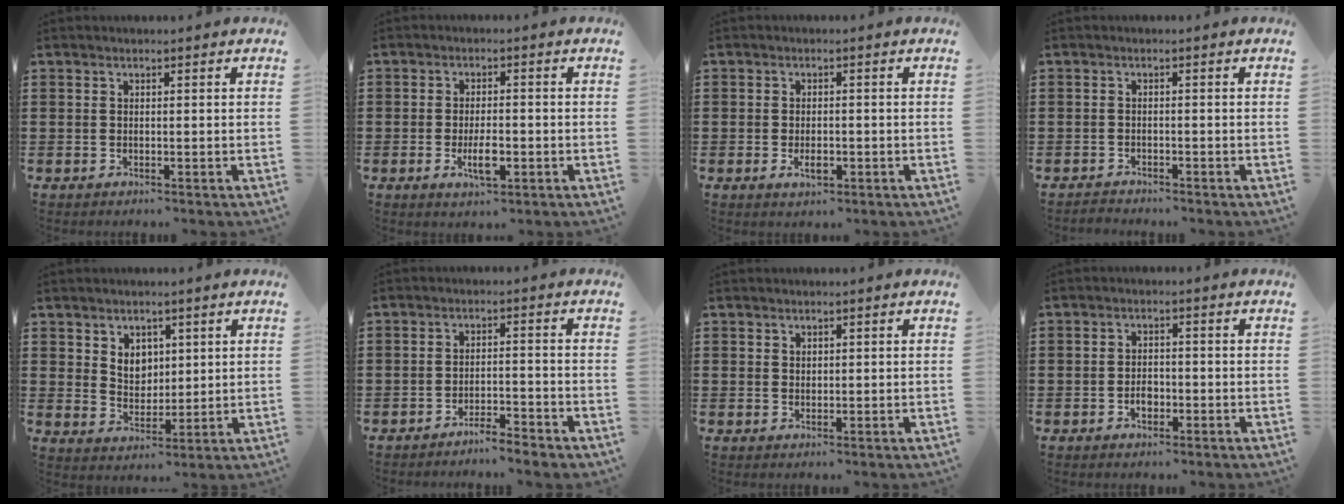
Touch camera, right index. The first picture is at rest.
{"total": 4.6, "force": [-1.5, 1.7, 4.0], "torque": [-0.082, 0.000, -0.029]}
{"total": 2.3, "force": [-0.8, 1.1, 1.8], "torque": [-0.036, 0.000, -0.014]}
{"total": 1.2, "force": [-1.2, 0.1, -0.1], "torque": [-0.003, 0.001, -0.025]}
{"total": 4.3, "force": [2.5, 3.3, 1.1], "torque": [-0.028, 0.005, 0.044]}
{"total": 3.0, "force": [-3.0, -0.2, 0.3], "torque": [-0.009, 0.000, -0.062]}
{"total": 0.9, "force": [0.7, 0.5, 0.0], "torque": [-0.001, 0.002, 0.014]}
{"total": 2.3, "force": [-0.9, 1.3, 1.7], "torque": [-0.027, -0.005, -0.018]}